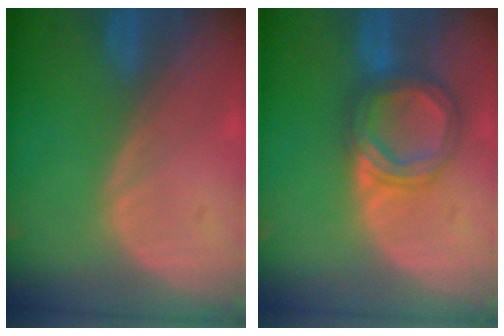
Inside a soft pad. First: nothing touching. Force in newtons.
{"total": 6.4, "press": 6.4, "slide": 0.5}